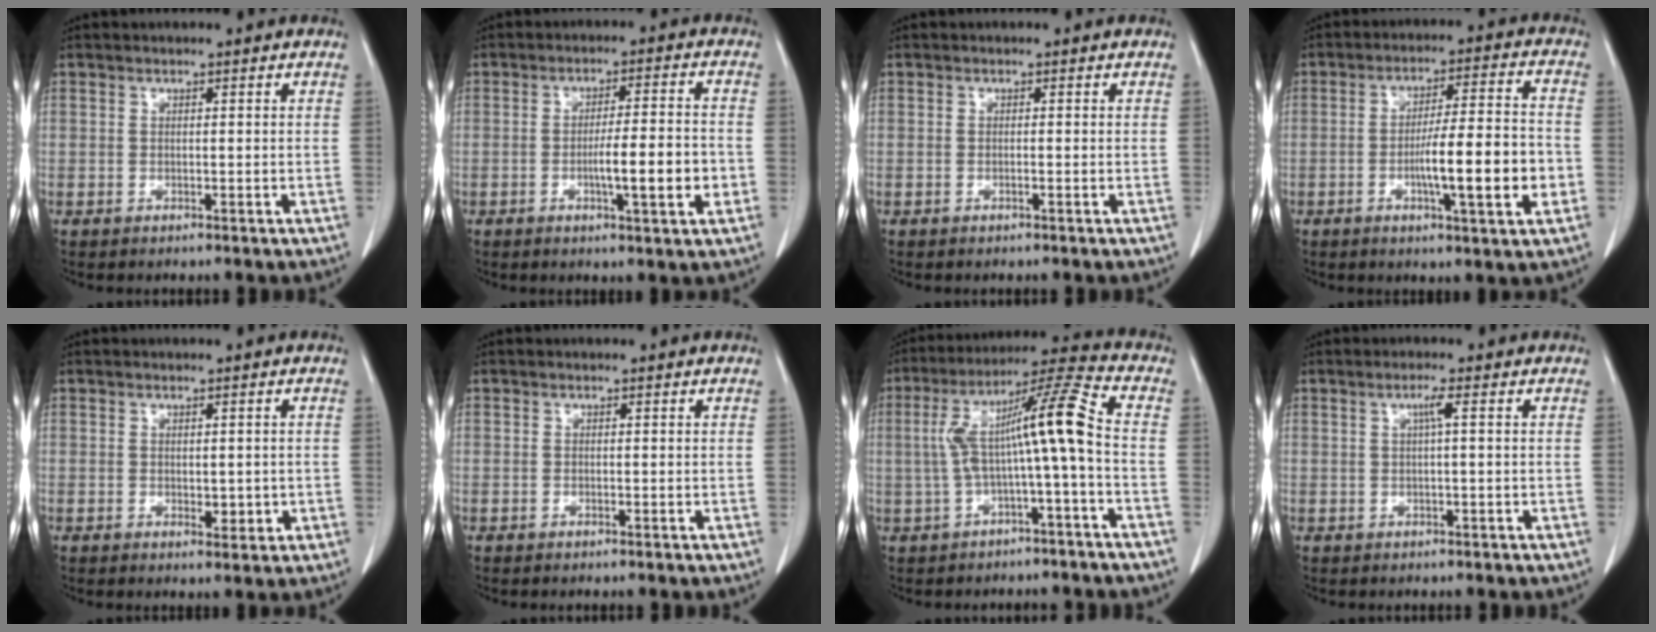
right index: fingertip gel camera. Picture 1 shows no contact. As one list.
[{"total": 8.0, "force": [-2.1, 0.5, 7.7], "torque": [-0.118, 0.002, -0.030]}, {"total": 0.0}, {"total": 11.8, "force": [-3.0, 0.8, 11.4], "torque": [-0.180, 0.004, -0.047]}, {"total": 2.3, "force": [-0.2, 1.3, 1.8], "torque": [-0.020, -0.001, 0.005]}, {"total": 0.0}, {"total": 10.9, "force": [-0.9, -0.4, 10.9], "torque": [-0.193, 0.040, -0.016]}, {"total": 1.8, "force": [0.4, -0.3, 1.7], "torque": [-0.031, 0.003, 0.007]}]